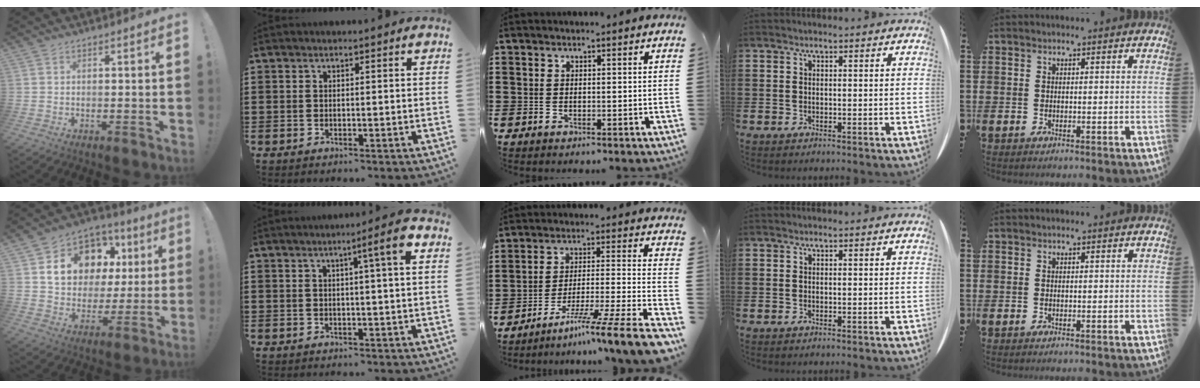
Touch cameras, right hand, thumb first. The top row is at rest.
{"thumb": {"total": 15.9, "force": [6.0, 12.2, 8.2], "torque": [-0.125, -0.030, 0.131]}, "index": {"total": 5.2, "force": [1.7, -0.3, 4.9], "torque": [-0.081, -0.009, 0.020]}, "middle": {"total": 9.3, "force": [-7.2, -1.1, 5.7], "torque": [-0.085, -0.008, -0.145]}}